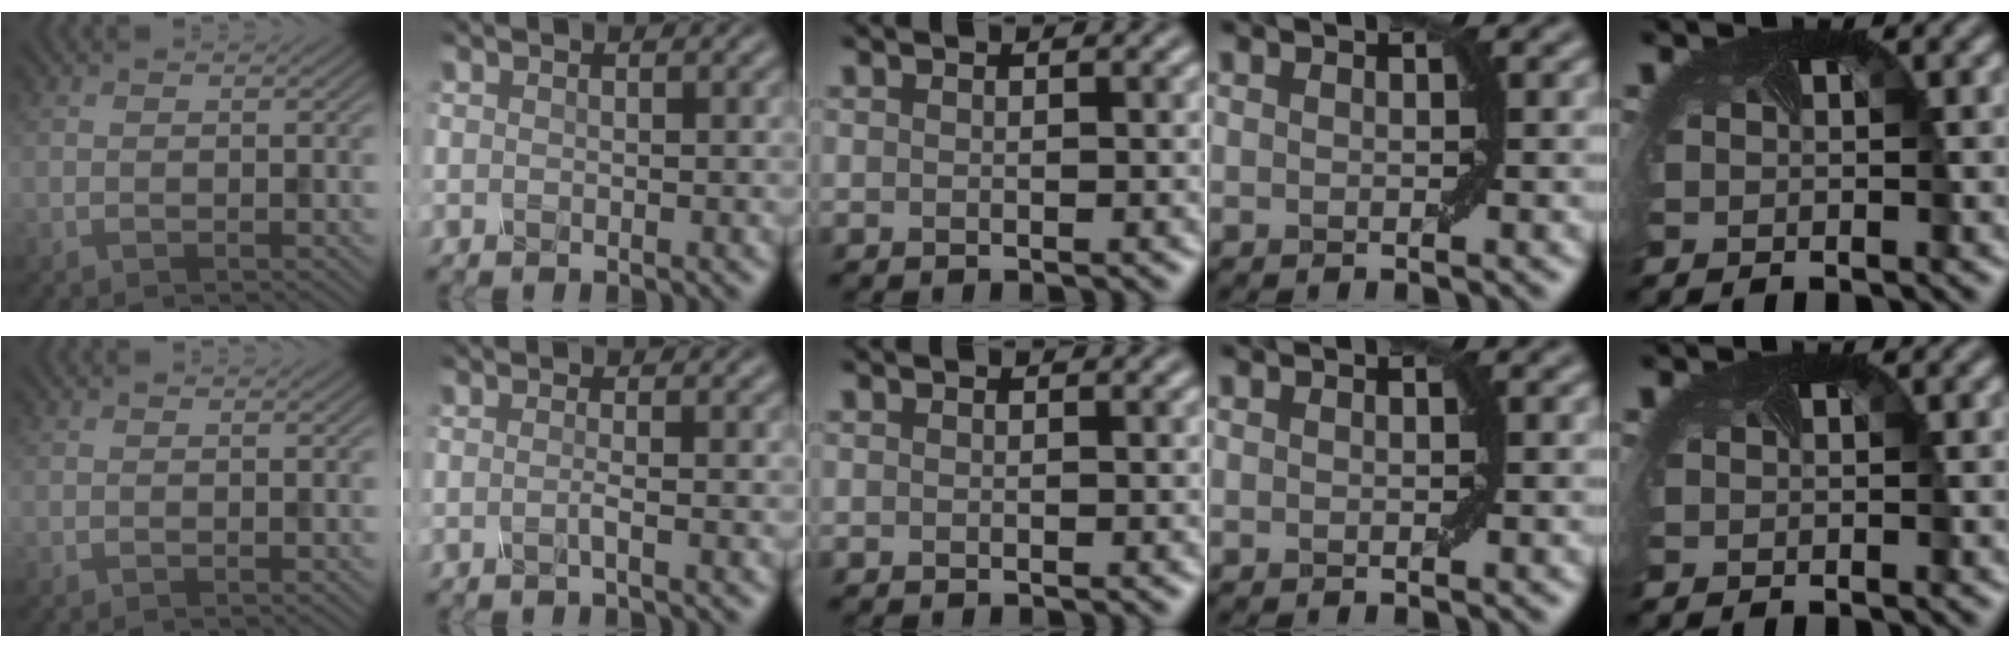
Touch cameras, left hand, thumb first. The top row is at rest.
{"index": {"total": 0.9, "force": [-0.3, 0.2, 0.8], "torque": [-0.009, 0.000, -0.012]}}